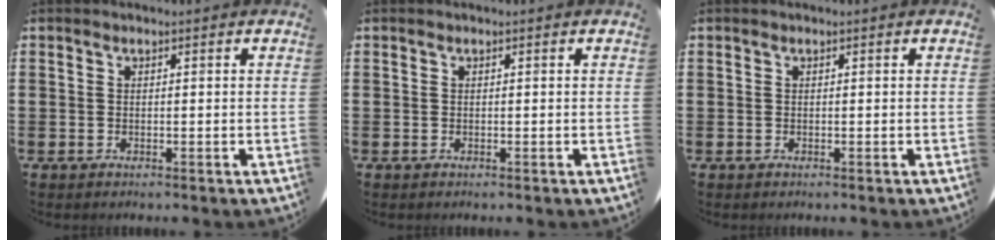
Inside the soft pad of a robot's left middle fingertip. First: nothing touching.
{"total": 0.0}
{"total": 0.0}